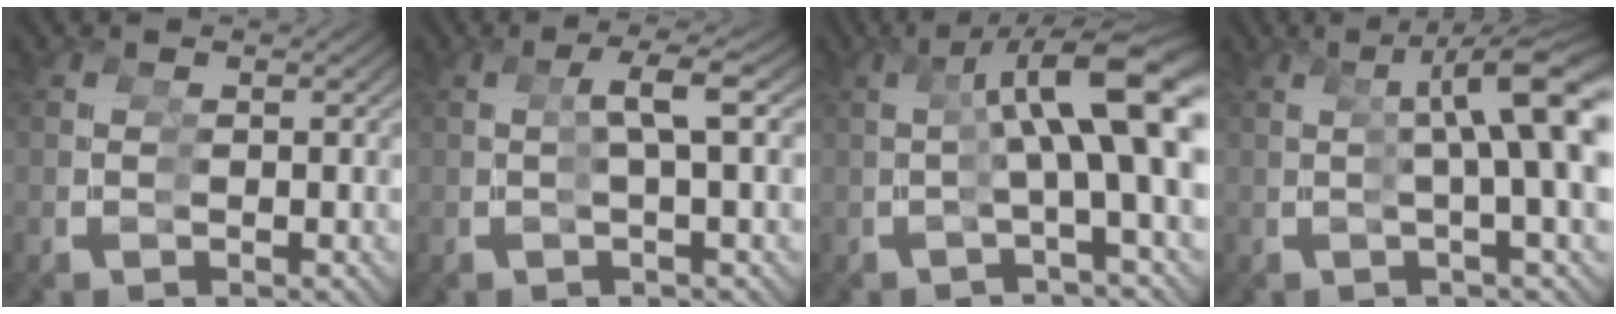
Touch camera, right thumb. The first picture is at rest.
{"total": 3.0, "force": [0.4, -0.5, 2.9], "torque": [-0.046, 0.016, -0.001]}
{"total": 9.3, "force": [1.2, 2.2, 9.0], "torque": [-0.121, 0.027, 0.006]}
{"total": 10.1, "force": [1.9, 2.7, 9.6], "torque": [-0.115, 0.029, 0.015]}